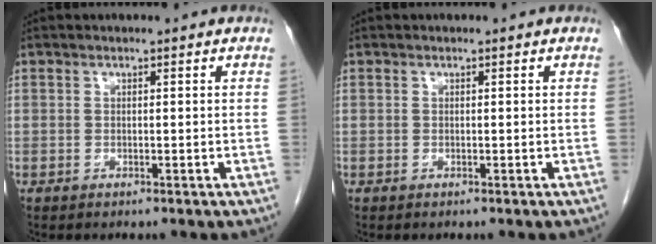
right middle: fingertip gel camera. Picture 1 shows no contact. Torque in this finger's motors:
{"motor_torque": [0.00, 0.00, 0.00, -0.01]}